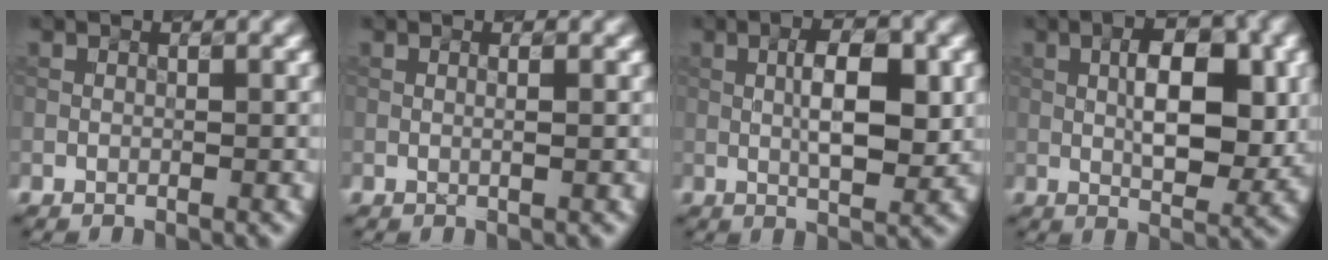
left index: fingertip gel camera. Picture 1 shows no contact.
{"total": 1.0, "force": [0.1, 0.3, 0.9], "torque": [-0.009, 0.001, -0.004]}
{"total": 5.6, "force": [0.6, 1.8, 5.3], "torque": [-0.089, 0.000, 0.010]}
{"total": 6.6, "force": [0.7, 2.7, 6.0], "torque": [-0.091, -0.001, 0.012]}